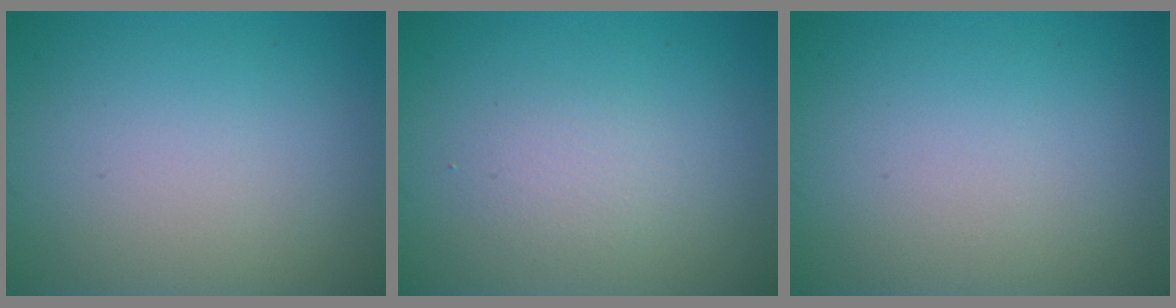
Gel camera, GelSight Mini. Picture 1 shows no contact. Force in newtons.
{"total": 1.5, "press": 1.4, "slide": 0.1}
{"total": 0.0}